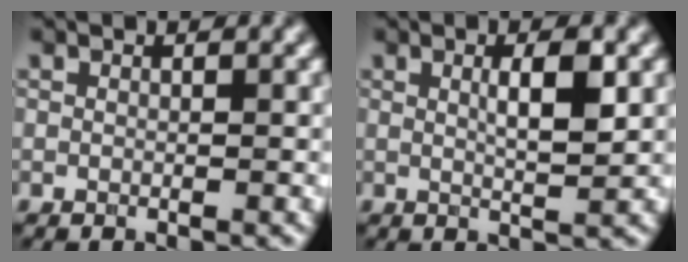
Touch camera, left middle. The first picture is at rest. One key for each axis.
{"total": 3.3, "fx": 0.8, "fy": 0.5, "fz": 3.2, "tx": -0.052, "ty": 0.001, "tz": 0.012}